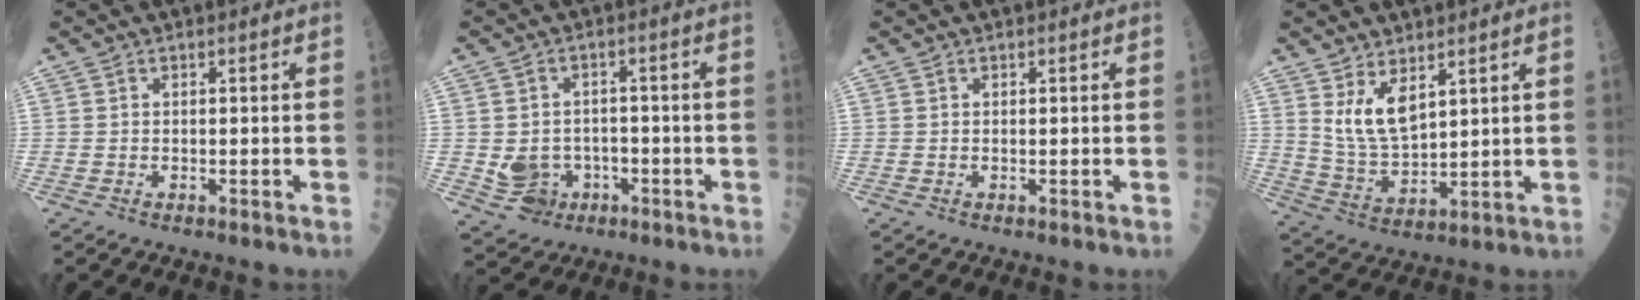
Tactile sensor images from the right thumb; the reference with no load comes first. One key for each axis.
{"total": 6.4, "fx": -1.6, "fy": 5.6, "fz": 2.7, "tx": -0.015, "ty": 0.014, "tz": -0.018}
{"total": 0.0}
{"total": 7.7, "fx": 4.0, "fy": 3.2, "fz": 5.6, "tx": -0.099, "ty": -0.036, "tz": 0.091}